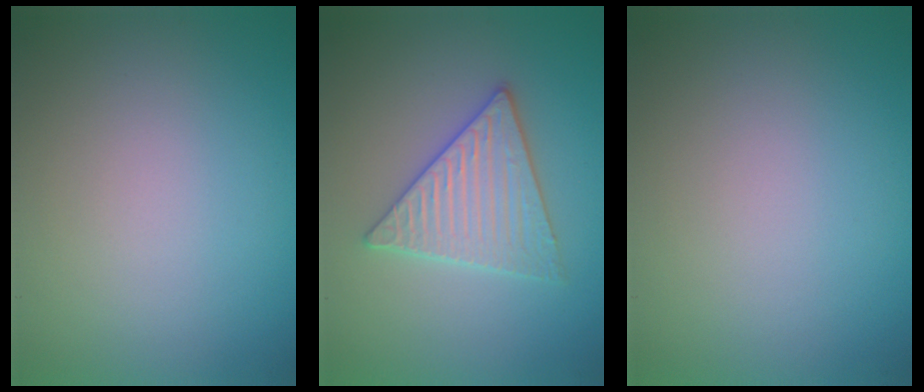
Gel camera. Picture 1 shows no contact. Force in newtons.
{"total": 4.0, "press": 4.0, "slide": 0.5}
{"total": 0.0}